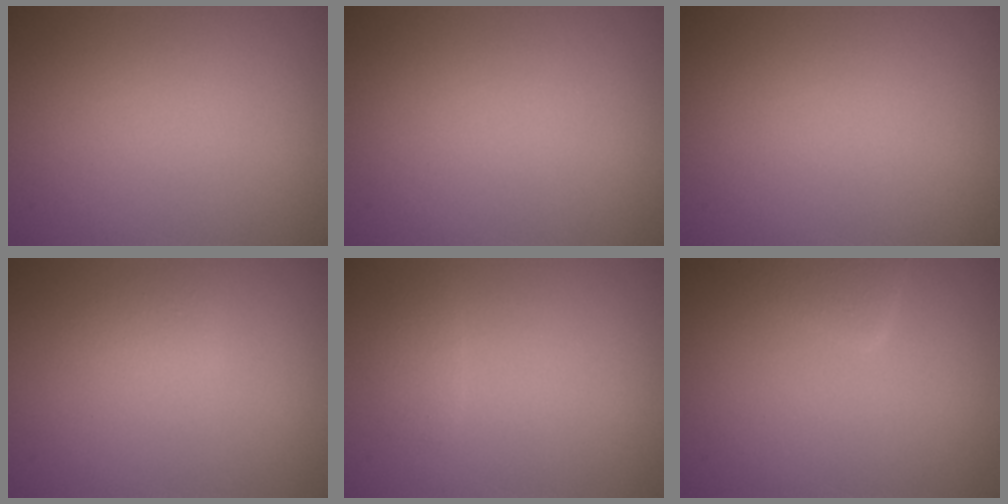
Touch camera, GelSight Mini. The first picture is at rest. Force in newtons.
{"total": 0.0}
{"total": 0.0}
{"total": 1.1, "press": 1.1, "slide": 0.1}
{"total": 0.9, "press": 0.9, "slide": 0.0}
{"total": 1.9, "press": 1.9, "slide": 0.2}